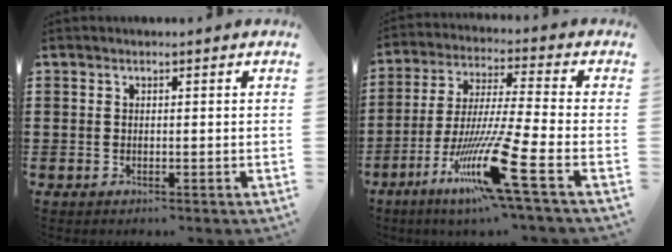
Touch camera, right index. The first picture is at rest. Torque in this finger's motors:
{"motor_torque": [2.14, 0.00, 1.05, 0.21]}